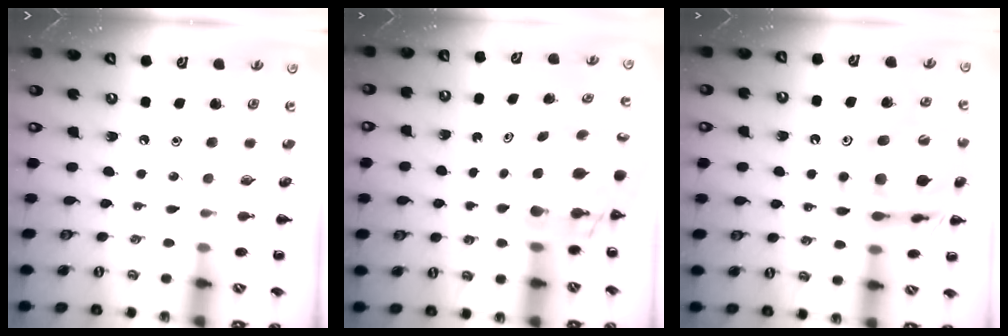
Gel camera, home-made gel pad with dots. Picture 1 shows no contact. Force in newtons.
{"total": 8.0, "press": 7.4, "slide": 3.0}
{"total": 19.3, "press": 18.8, "slide": 4.2}